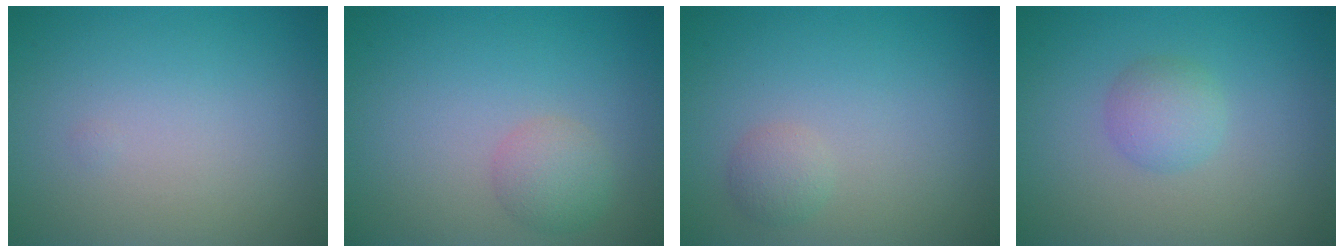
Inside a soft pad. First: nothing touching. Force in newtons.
{"total": 2.1, "press": 2.1, "slide": 0.1}
{"total": 1.3, "press": 1.3, "slide": 0.0}
{"total": 2.2, "press": 2.2, "slide": 0.1}